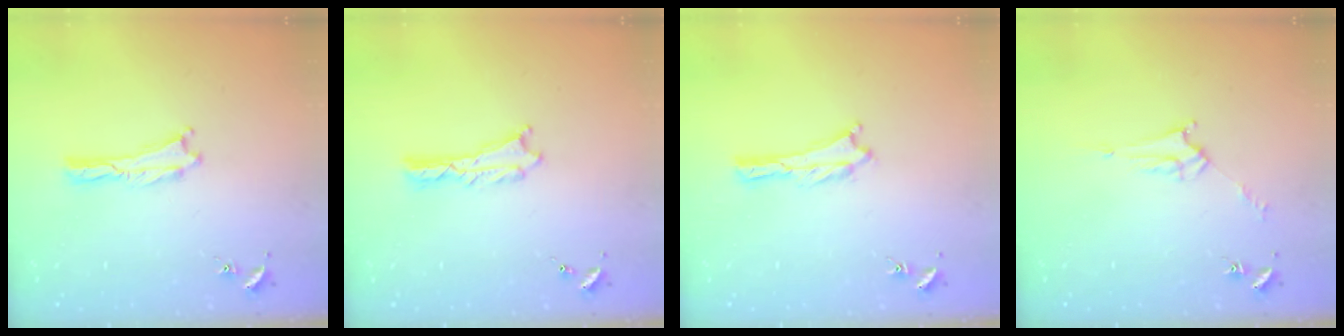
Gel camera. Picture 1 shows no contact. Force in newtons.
{"total": 0.7, "press": 0.6, "slide": 0.2}
{"total": 0.0}
{"total": 3.8, "press": 3.8, "slide": 0.3}